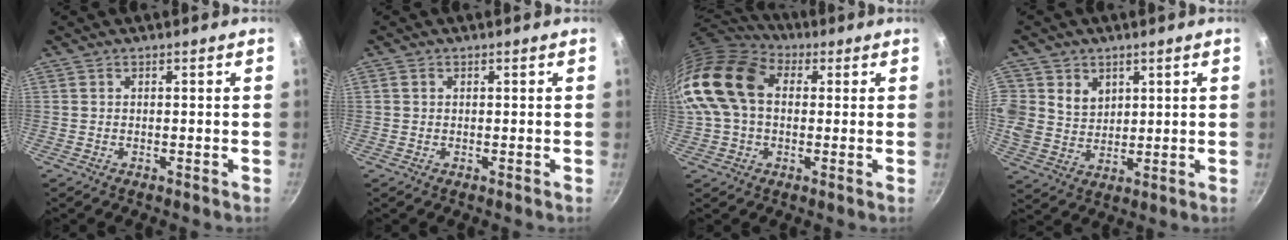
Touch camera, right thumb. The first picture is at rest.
{"total": 0.9, "force": [0.3, 0.8, 0.4], "torque": [-0.005, 0.003, 0.003]}
{"total": 17.7, "force": [2.3, 12.5, 12.3], "torque": [-0.226, 0.032, 0.028]}
{"total": 10.5, "force": [3.4, 9.1, 3.8], "torque": [-0.072, -0.003, 0.075]}